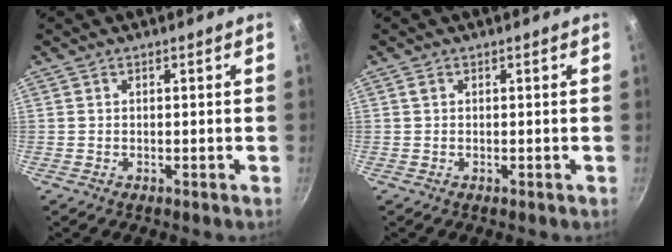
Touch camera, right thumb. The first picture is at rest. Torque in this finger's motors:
{"motor_torque": [-0.19, 0.52, 0.11, 0.74, -0.01]}